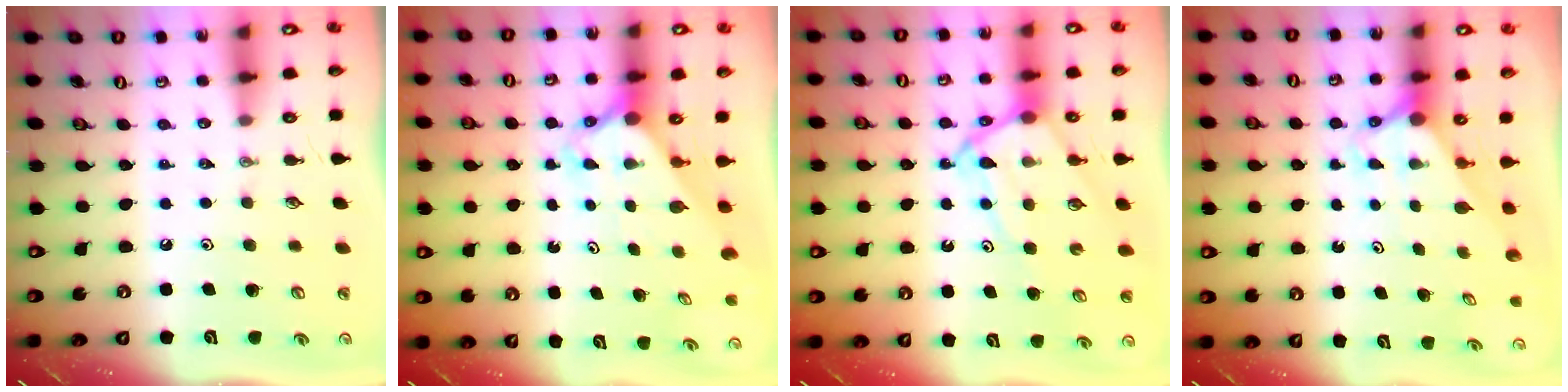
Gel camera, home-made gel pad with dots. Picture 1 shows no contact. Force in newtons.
{"total": 2.5, "press": 2.5, "slide": 0.2}
{"total": 10.4, "press": 10.3, "slide": 0.9}
{"total": 2.9, "press": 2.9, "slide": 0.0}